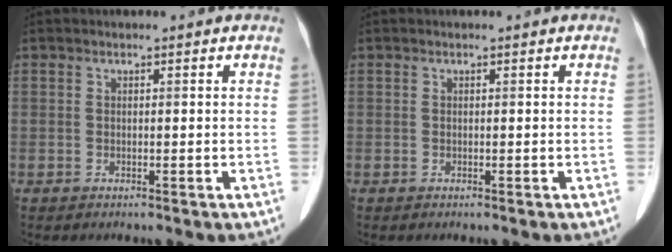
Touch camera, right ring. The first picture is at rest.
{"total": 0.0}